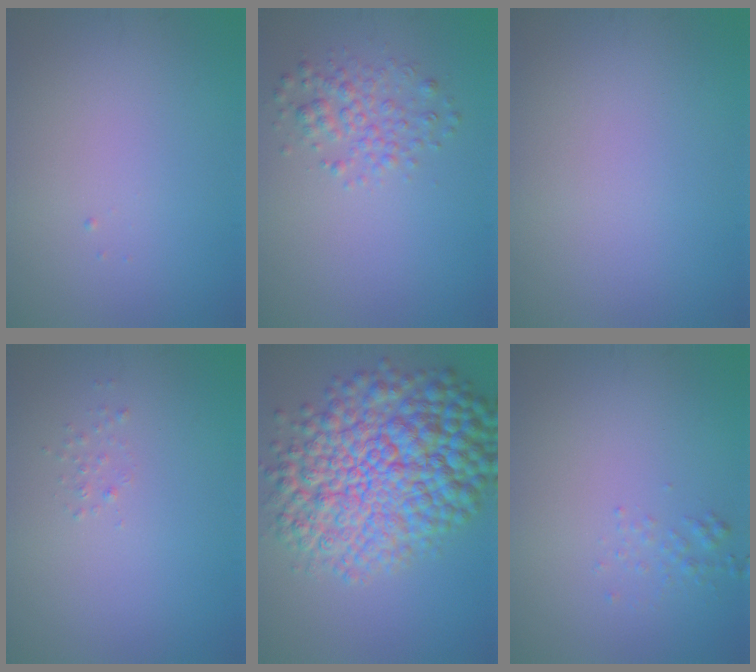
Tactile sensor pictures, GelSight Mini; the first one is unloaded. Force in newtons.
{"total": 2.6, "press": 2.6, "slide": 0.0}
{"total": 0.0}
{"total": 0.6, "press": 0.6, "slide": 0.0}
{"total": 13.1, "press": 13.1, "slide": 0.2}
{"total": 1.0, "press": 1.0, "slide": 0.0}